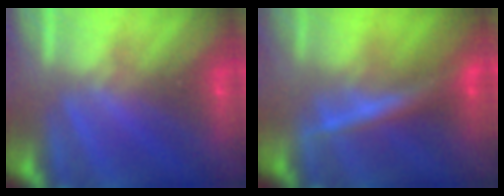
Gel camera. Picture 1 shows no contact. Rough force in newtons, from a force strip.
{"total": 2.4}